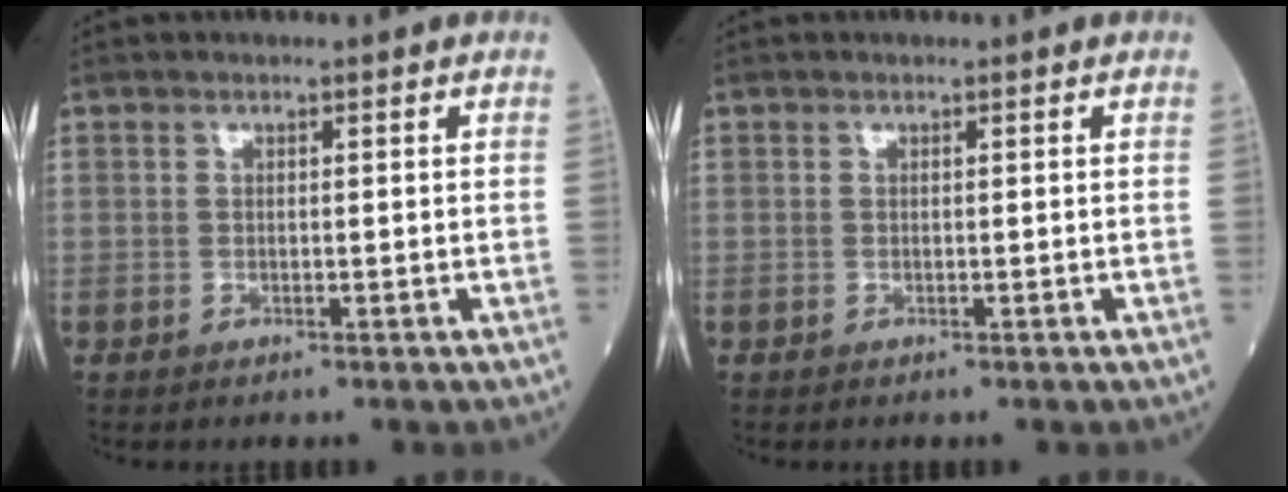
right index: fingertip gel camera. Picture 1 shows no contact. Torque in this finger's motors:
{"motor_torque": [0.20, 0.12, 0.05, 0.02]}